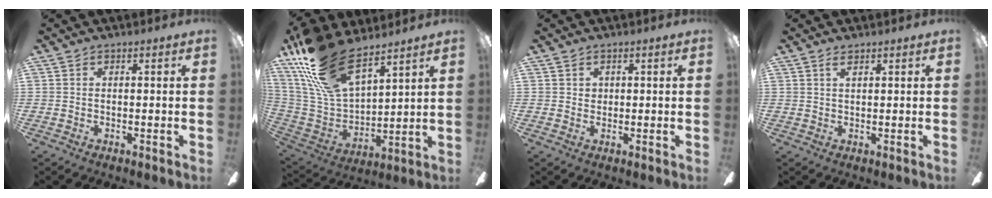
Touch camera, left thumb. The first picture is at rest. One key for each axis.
{"total": 21.9, "fx": 15.7, "fy": 9.2, "fz": 12.3, "tx": -0.286, "ty": -0.091, "tz": 0.285}
{"total": 1.6, "fx": 1.1, "fy": 1.1, "fz": 0.2, "tx": 0.003, "ty": -0.002, "tz": 0.020}
{"total": 1.7, "fx": 1.3, "fy": 0.5, "fz": 1.1, "tx": -0.024, "ty": 0.002, "tz": 0.023}